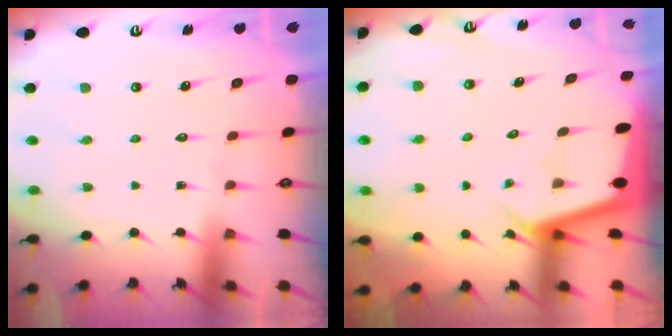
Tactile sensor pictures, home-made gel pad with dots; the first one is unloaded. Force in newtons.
{"total": 2.4, "press": 2.4, "slide": 0.2}